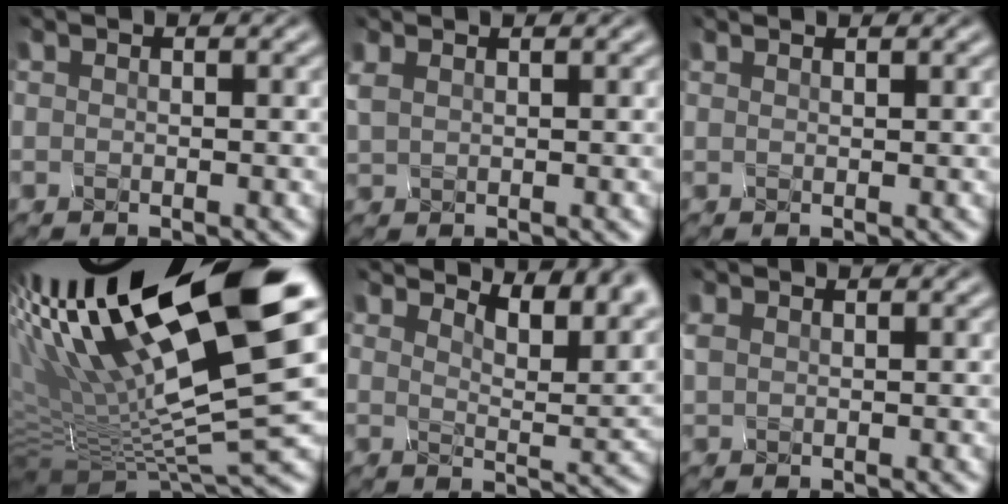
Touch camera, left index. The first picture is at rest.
{"total": 1.0, "force": [0.7, 0.4, 0.7], "torque": [-0.038, 0.007, 0.026]}
{"total": 0.0}
{"total": 16.9, "force": [2.5, 3.3, 16.4], "torque": [-0.282, -0.012, 0.074]}
{"total": 6.7, "force": [5.2, 2.0, 3.7], "torque": [-0.067, -0.006, 0.081]}
{"total": 0.0}